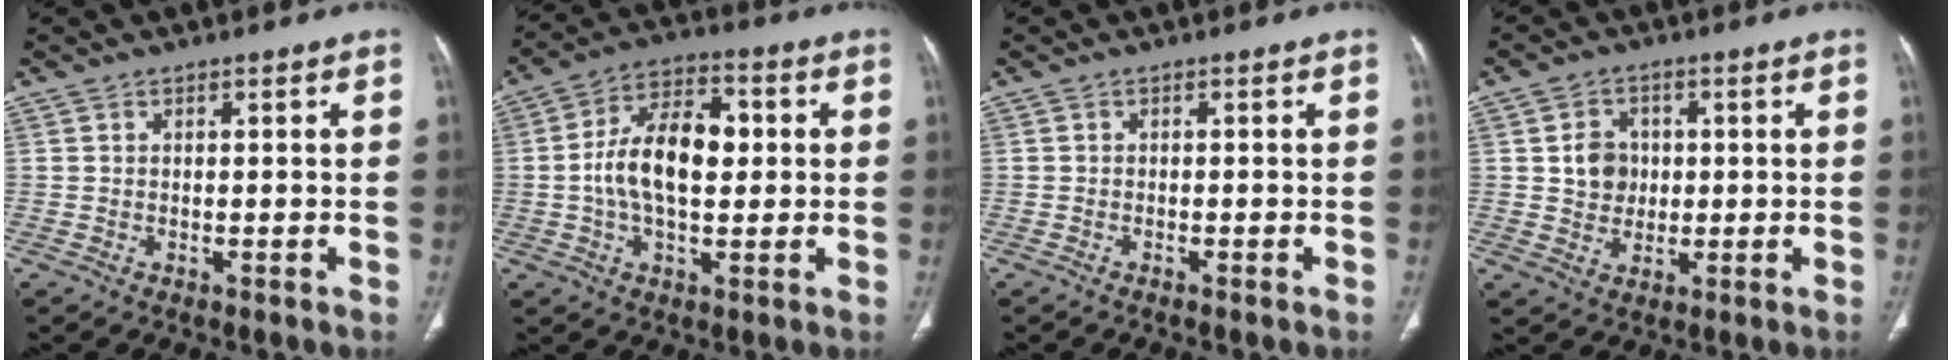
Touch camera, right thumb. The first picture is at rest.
{"total": 13.6, "force": [0.5, 7.6, 11.3], "torque": [-0.190, 0.024, 0.003]}
{"total": 0.9, "force": [-0.7, 0.2, 0.5], "torque": [-0.014, 0.000, -0.008]}
{"total": 5.8, "force": [0.7, 5.1, 2.7], "torque": [-0.022, 0.000, 0.011]}